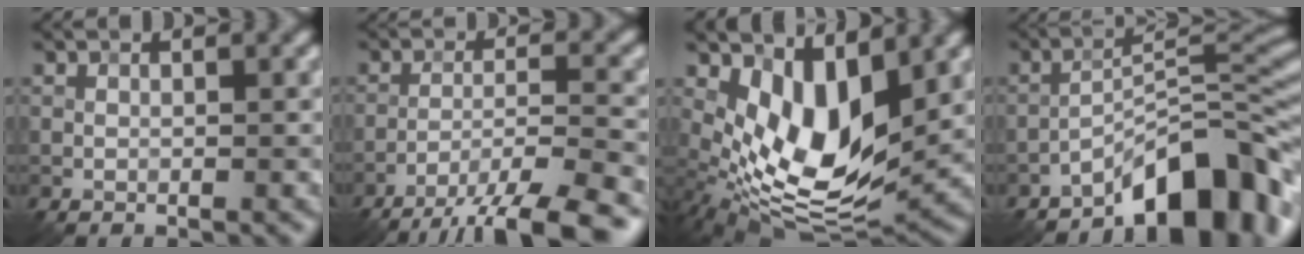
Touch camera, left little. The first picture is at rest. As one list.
[{"total": 10.3, "force": [-8.1, 1.9, 6.0], "torque": [-0.088, -0.014, -0.118]}, {"total": 9.5, "force": [1.8, 4.8, 8.0], "torque": [-0.150, -0.022, 0.033]}, {"total": 9.1, "force": [-6.2, 2.4, 6.2], "torque": [-0.080, 0.016, -0.104]}]